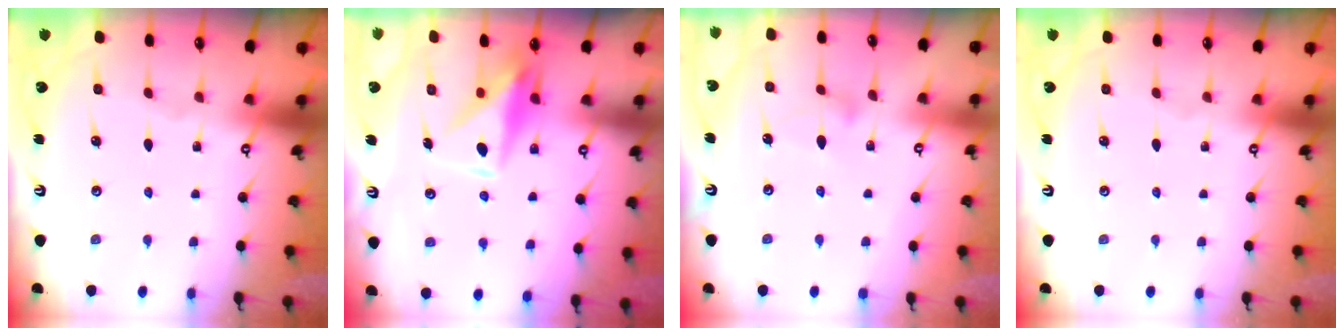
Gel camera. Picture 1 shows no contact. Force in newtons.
{"total": 9.1, "press": 9.1, "slide": 0.6}
{"total": 8.3, "press": 8.3, "slide": 0.5}
{"total": 0.0}